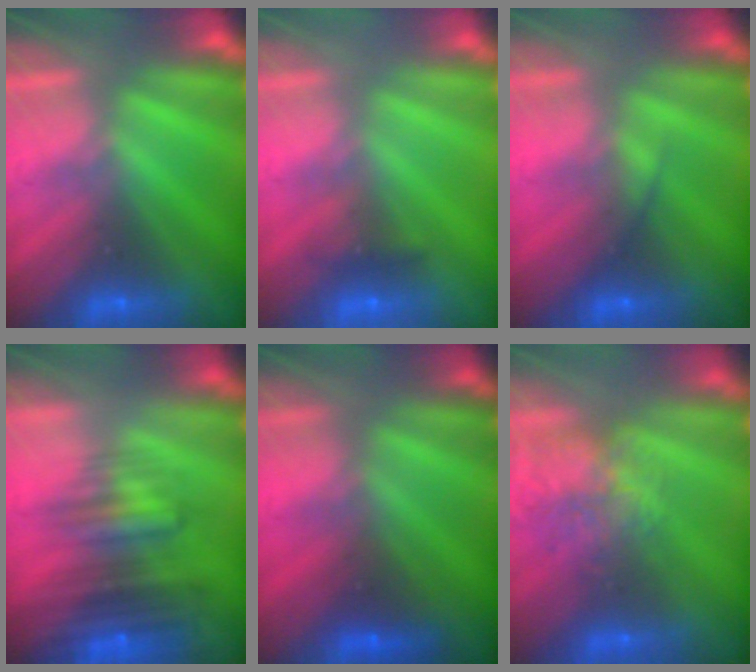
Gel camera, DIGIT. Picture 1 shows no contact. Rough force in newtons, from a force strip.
{"total": 2.4}
{"total": 2.3}
{"total": 7.5}
{"total": 1.5}
{"total": 7.7}